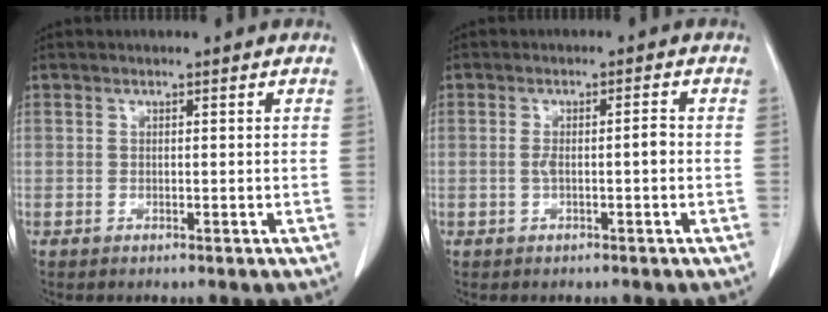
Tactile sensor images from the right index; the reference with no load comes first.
{"total": 2.8, "force": [-0.4, 0.5, 2.8], "torque": [-0.049, 0.009, -0.003]}